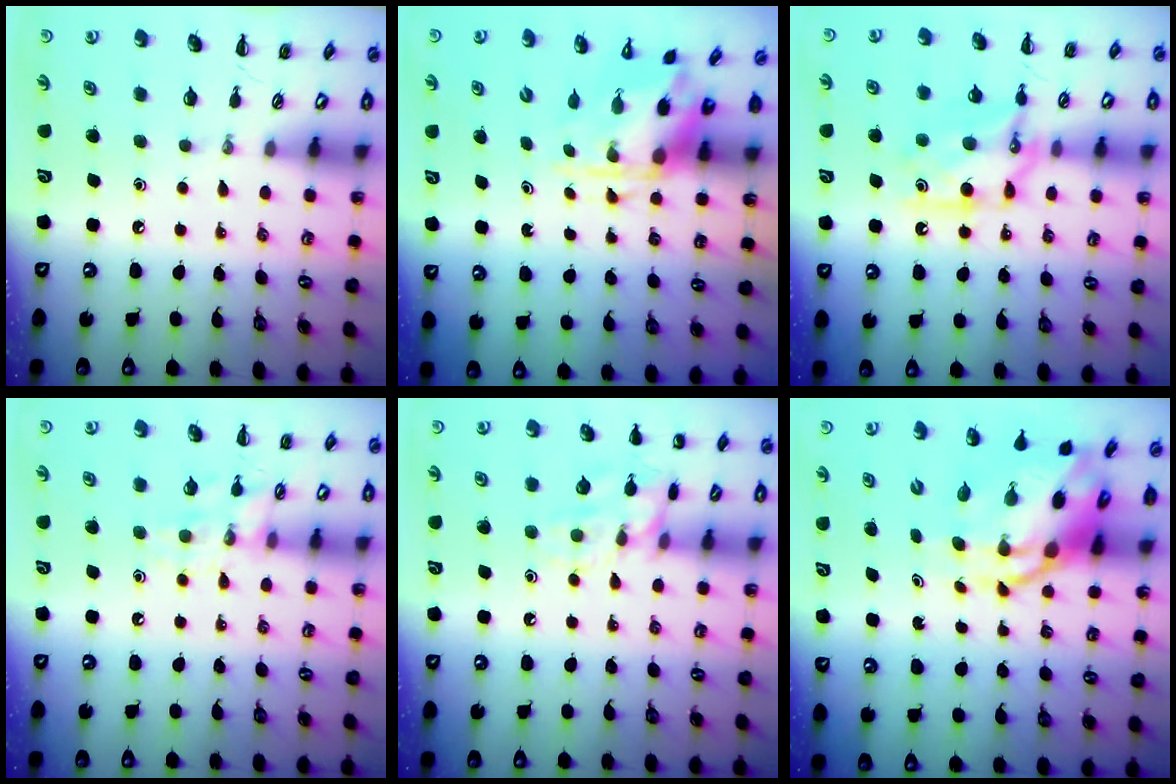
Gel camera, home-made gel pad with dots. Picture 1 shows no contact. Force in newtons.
{"total": 3.8, "press": 3.7, "slide": 0.9}
{"total": 11.5, "press": 11.5, "slide": 0.5}
{"total": 10.8, "press": 10.7, "slide": 0.6}
{"total": 11.4, "press": 11.4, "slide": 0.8}
{"total": 9.1, "press": 8.7, "slide": 2.7}